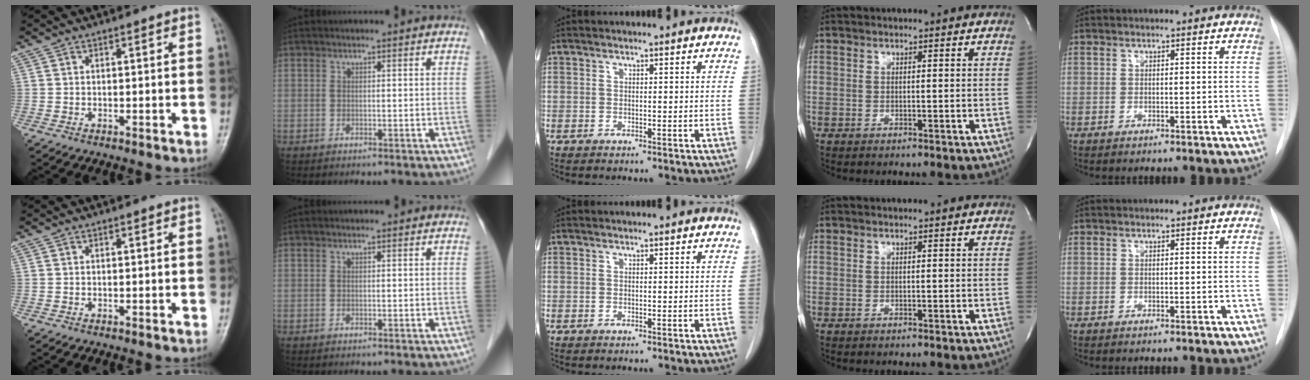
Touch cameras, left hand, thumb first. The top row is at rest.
{}